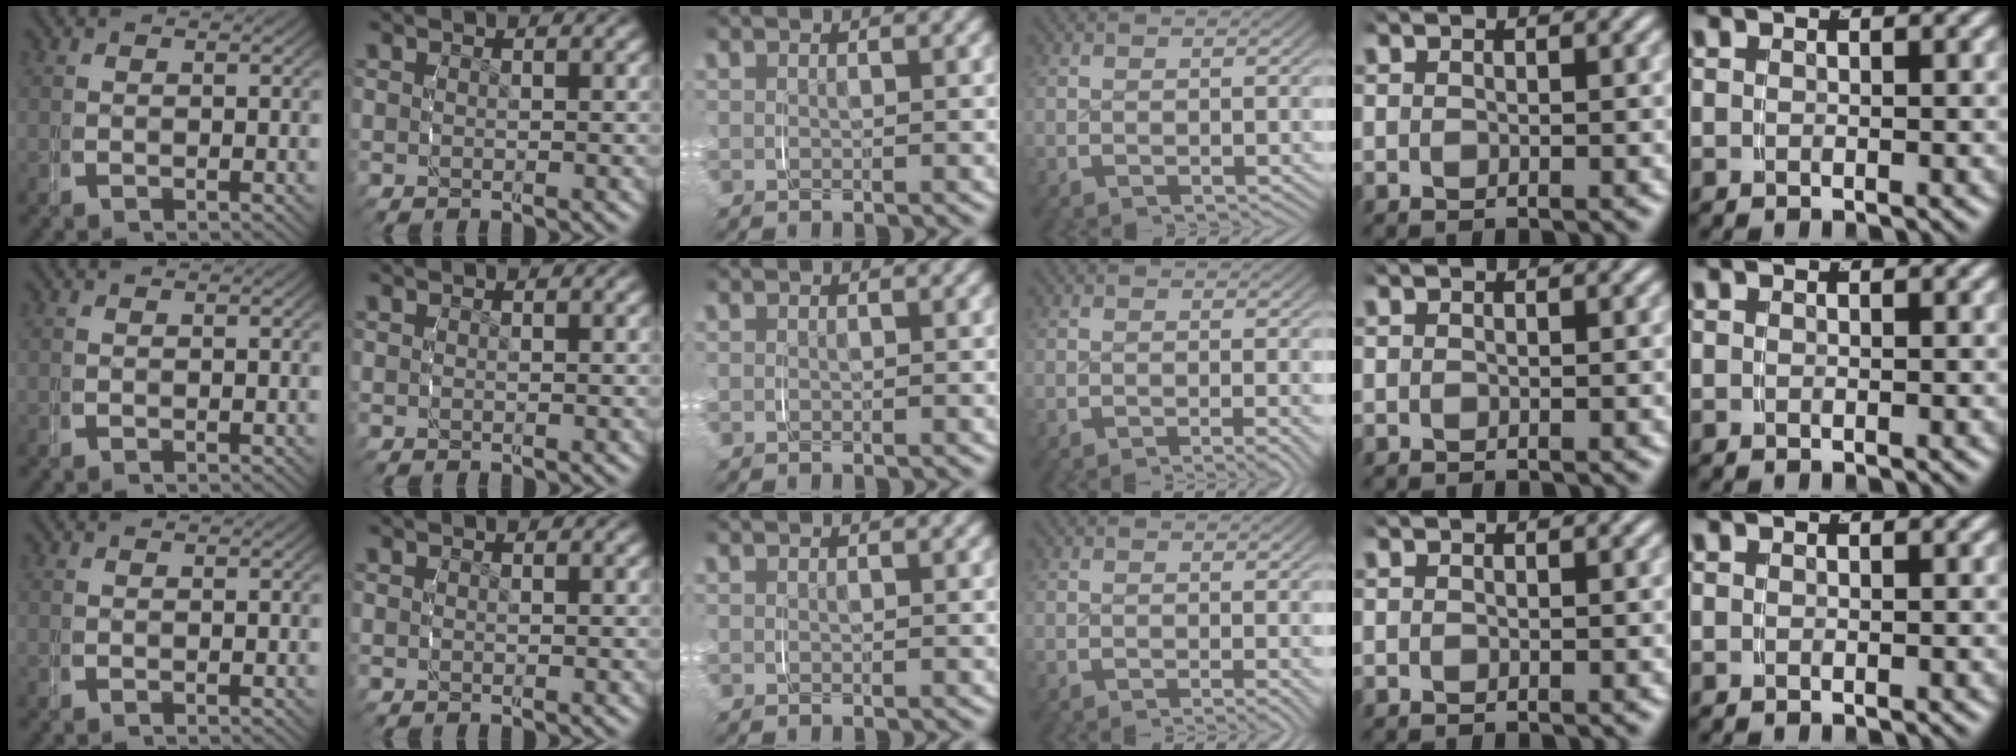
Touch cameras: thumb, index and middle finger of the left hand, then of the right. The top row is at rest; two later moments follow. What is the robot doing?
{"motion": "grasp_and_lifting", "object": "key"}